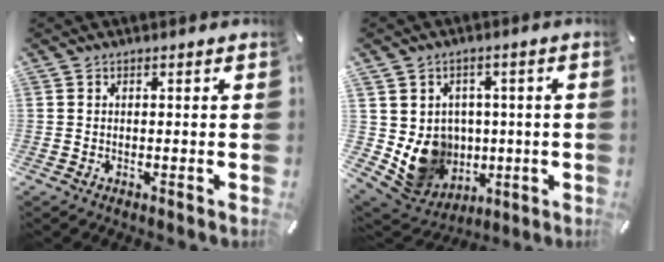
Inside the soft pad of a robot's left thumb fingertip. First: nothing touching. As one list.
[{"total": 11.2, "force": [-0.6, 10.8, 2.9], "torque": [-0.058, -0.013, 0.003]}]